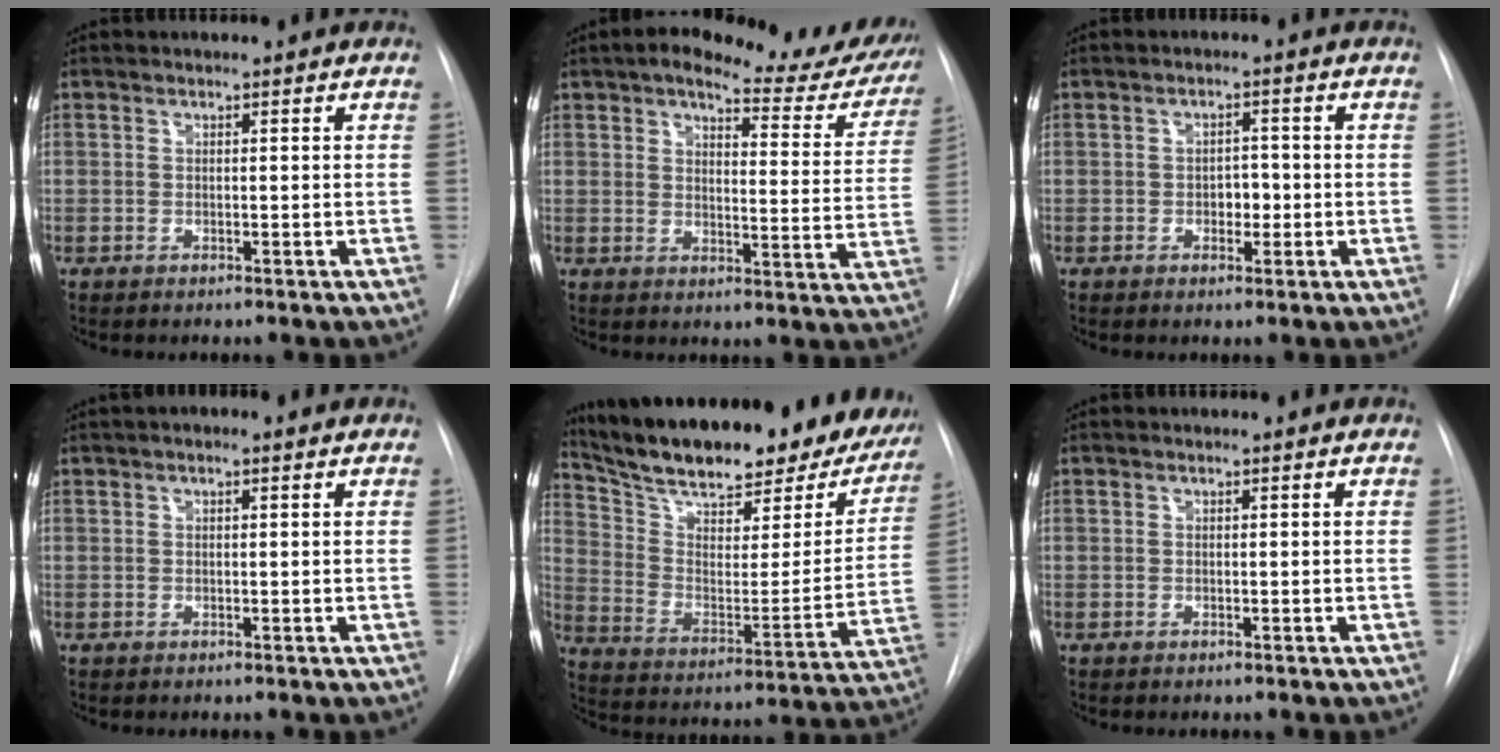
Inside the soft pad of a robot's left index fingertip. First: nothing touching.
{"total": 19.9, "force": [17.0, 5.1, 9.0], "torque": [-0.105, -0.026, 0.191]}
{"total": 2.5, "force": [-0.5, 1.6, 1.8], "torque": [-0.020, 0.005, -0.007]}
{"total": 1.9, "force": [1.1, 0.5, 1.4], "torque": [-0.024, 0.014, 0.014]}
{"total": 30.6, "force": [25.3, 8.2, 15.2], "torque": [-0.244, -0.031, 0.343]}
{"total": 0.0}